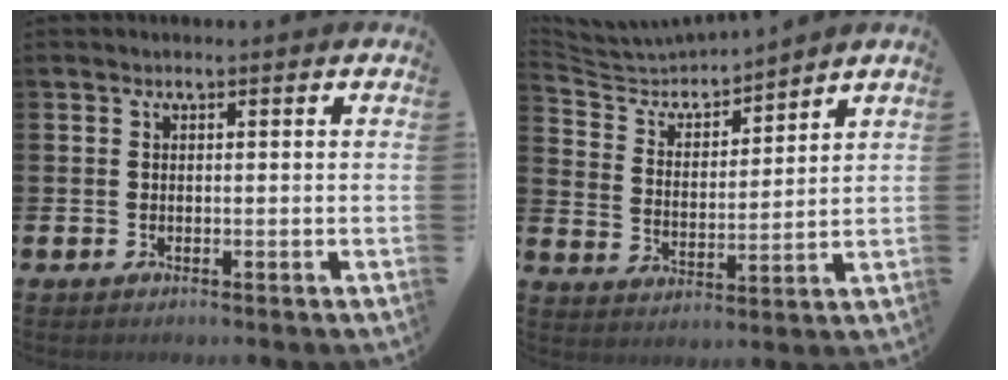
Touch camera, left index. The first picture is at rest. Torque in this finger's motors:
{"motor_torque": [0.42, -0.49, 0.11, 0.03]}